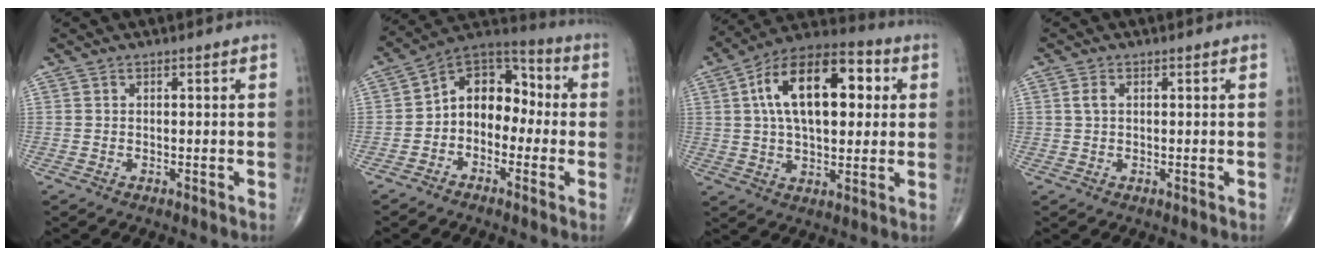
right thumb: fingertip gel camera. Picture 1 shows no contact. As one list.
[{"total": 11.7, "force": [-1.4, 8.5, 7.9], "torque": [-0.082, 0.051, -0.043]}, {"total": 20.1, "force": [4.5, 10.6, 16.5], "torque": [-0.247, 0.020, 0.063]}, {"total": 1.7, "force": [0.4, 1.1, 1.2], "torque": [-0.024, 0.004, 0.009]}]